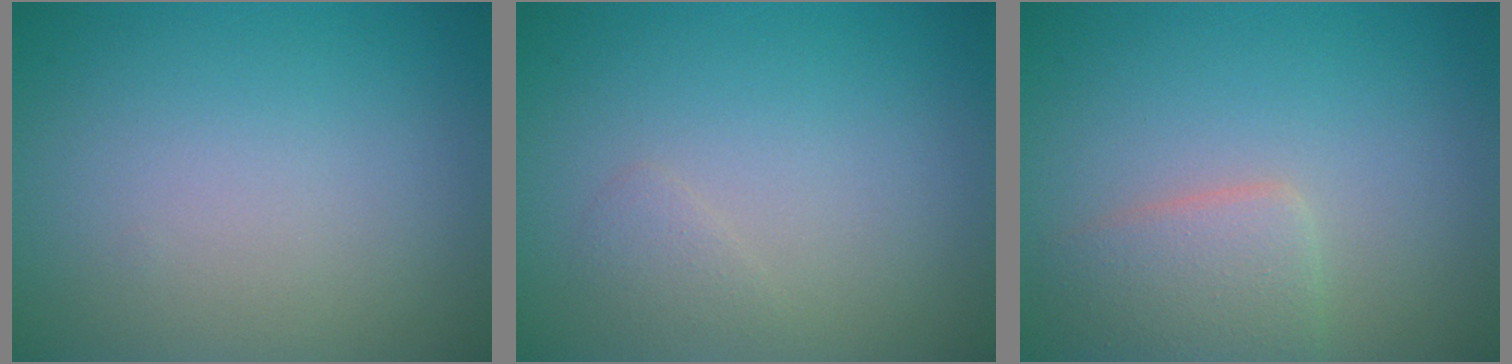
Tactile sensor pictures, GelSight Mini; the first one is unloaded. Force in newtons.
{"total": 0.8, "press": 0.8, "slide": 0.0}
{"total": 2.9, "press": 2.9, "slide": 0.1}